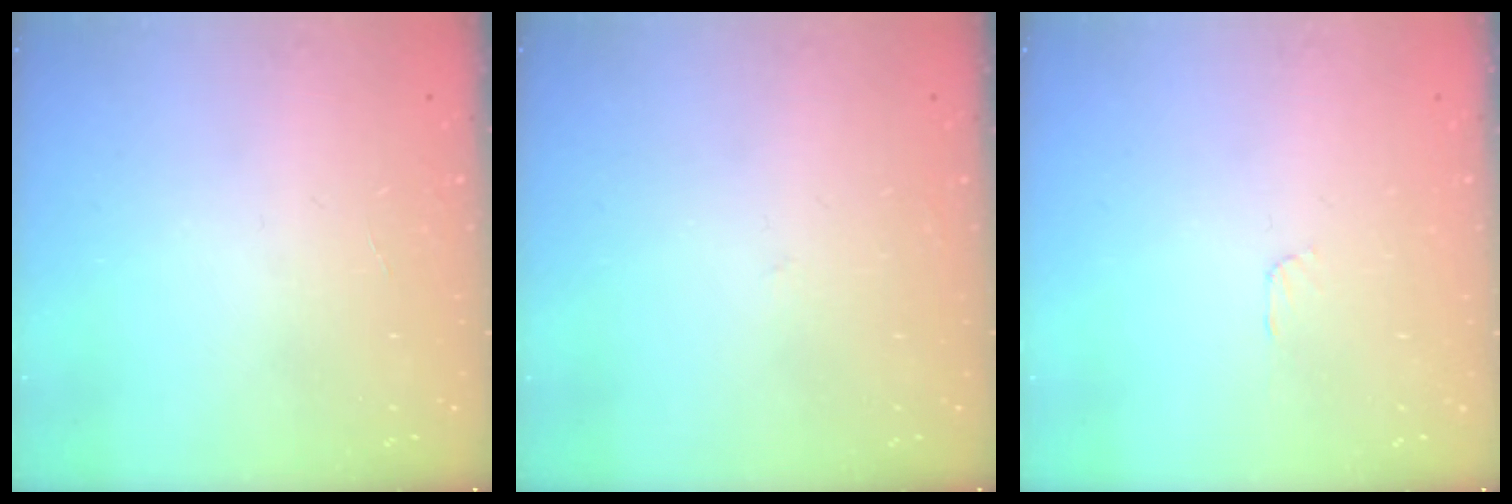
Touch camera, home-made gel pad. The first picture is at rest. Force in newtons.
{"total": 2.5, "press": 2.5, "slide": 0.3}
{"total": 2.9, "press": 2.9, "slide": 0.4}